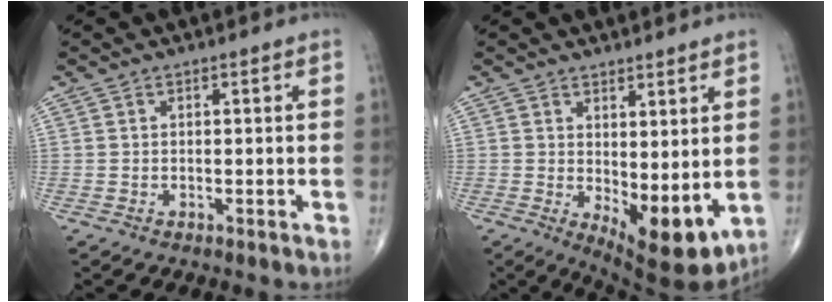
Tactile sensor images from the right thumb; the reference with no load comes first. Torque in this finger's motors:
{"motor_torque": [-0.39, 1.03, 0.12, -0.12, 0.06]}